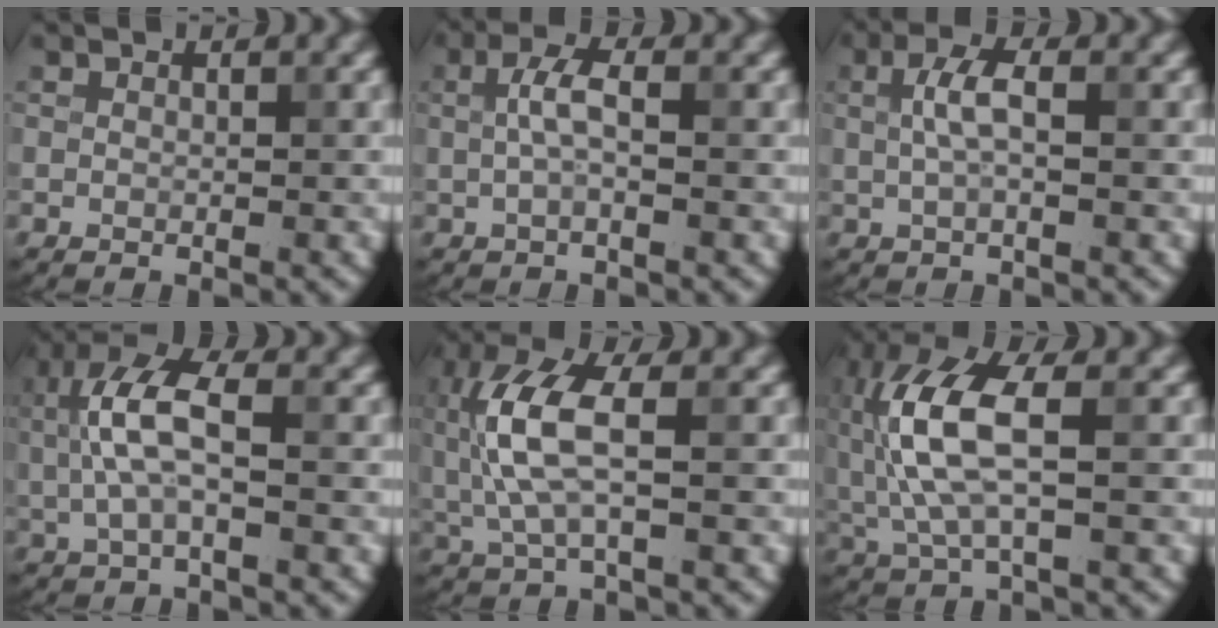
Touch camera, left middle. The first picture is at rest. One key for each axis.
{"total": 2.4, "fx": 0.2, "fy": 0.8, "fz": 2.3, "tx": -0.050, "ty": 0.007, "tz": 0.000}
{"total": 2.7, "fx": 0.3, "fy": 0.8, "fz": 2.5, "tx": -0.053, "ty": 0.007, "tz": 0.004}
{"total": 5.5, "fx": 0.7, "fy": 2.1, "fz": 5.0, "tx": -0.113, "ty": 0.010, "tz": 0.008}
{"total": 6.5, "fx": 0.4, "fy": 2.4, "fz": 6.1, "tx": -0.149, "ty": 0.009, "tz": 0.004}
{"total": 8.2, "fx": 0.5, "fy": 3.1, "fz": 7.6, "tx": -0.180, "ty": 0.016, "tz": 0.004}